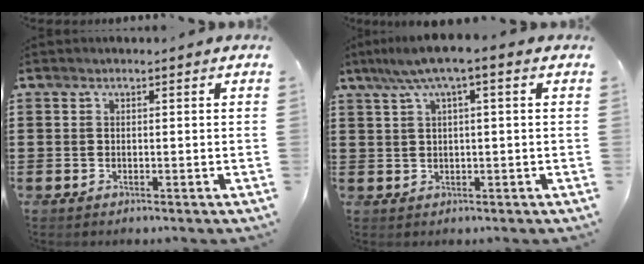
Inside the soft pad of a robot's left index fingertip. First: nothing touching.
{"total": 4.1, "force": [1.0, 0.3, 3.9], "torque": [-0.082, -0.001, 0.012]}